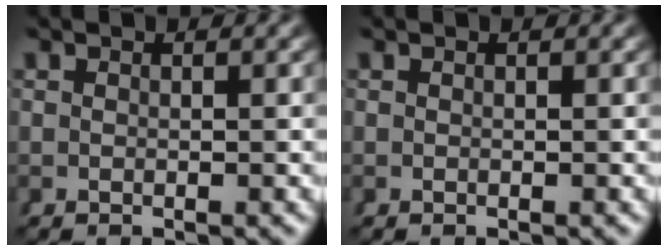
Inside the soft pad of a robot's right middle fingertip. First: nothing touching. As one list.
[{"total": 0.0}]